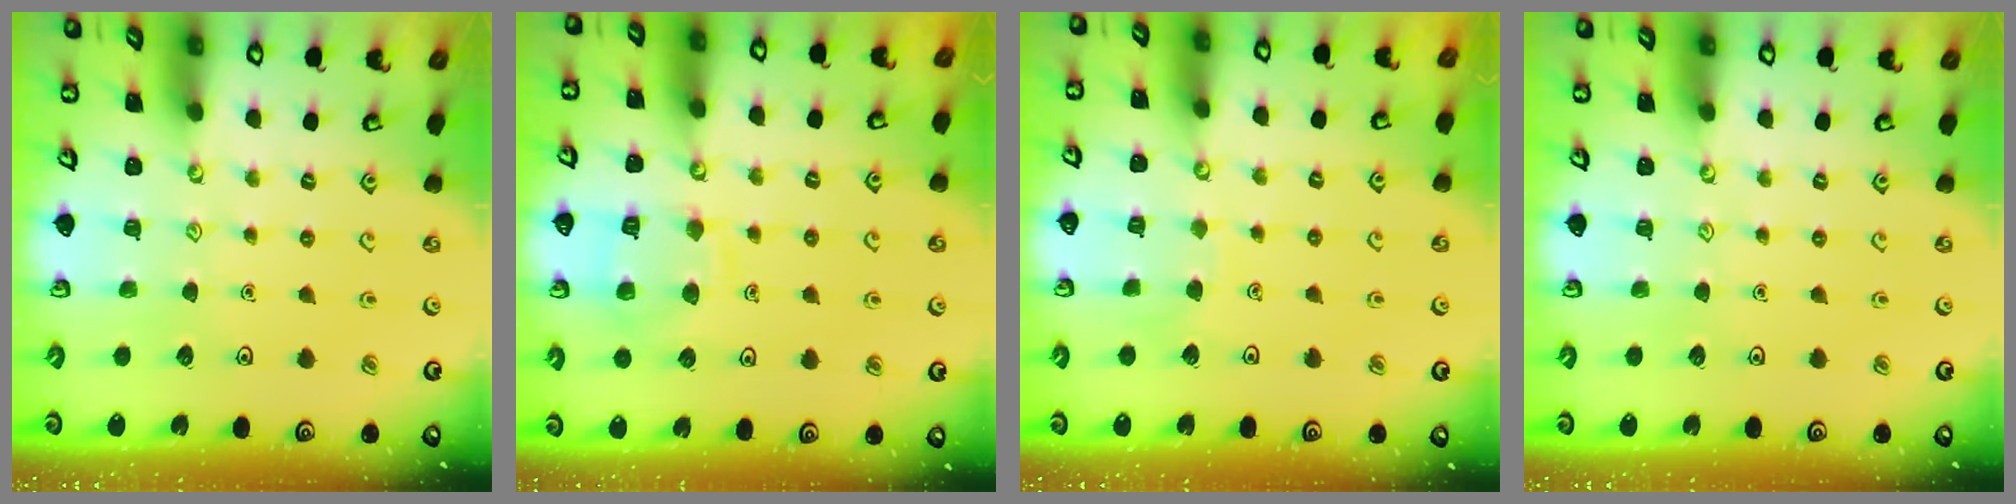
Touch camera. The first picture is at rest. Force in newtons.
{"total": 10.7, "press": 10.6, "slide": 1.1}
{"total": 3.0, "press": 3.0, "slide": 0.1}
{"total": 0.0}